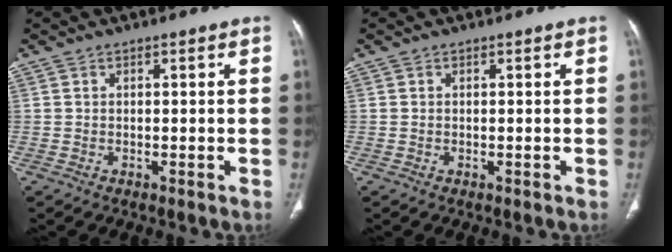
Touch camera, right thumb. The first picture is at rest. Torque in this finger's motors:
{"motor_torque": [-0.30, 0.24, -0.05, 0.52, 0.05]}